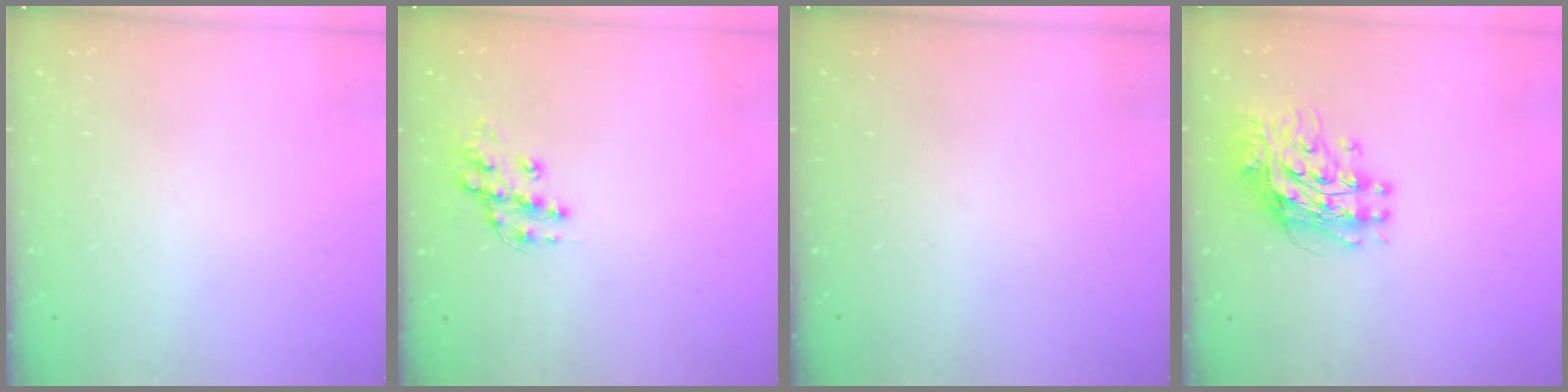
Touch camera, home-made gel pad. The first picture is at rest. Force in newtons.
{"total": 10.7, "press": 10.7, "slide": 0.6}
{"total": 0.0}
{"total": 12.2, "press": 12.2, "slide": 1.0}